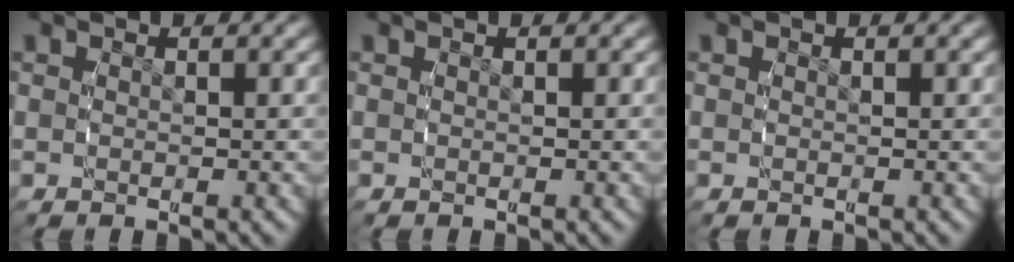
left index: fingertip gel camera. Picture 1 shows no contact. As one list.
[{"total": 0.0}, {"total": 0.0}]